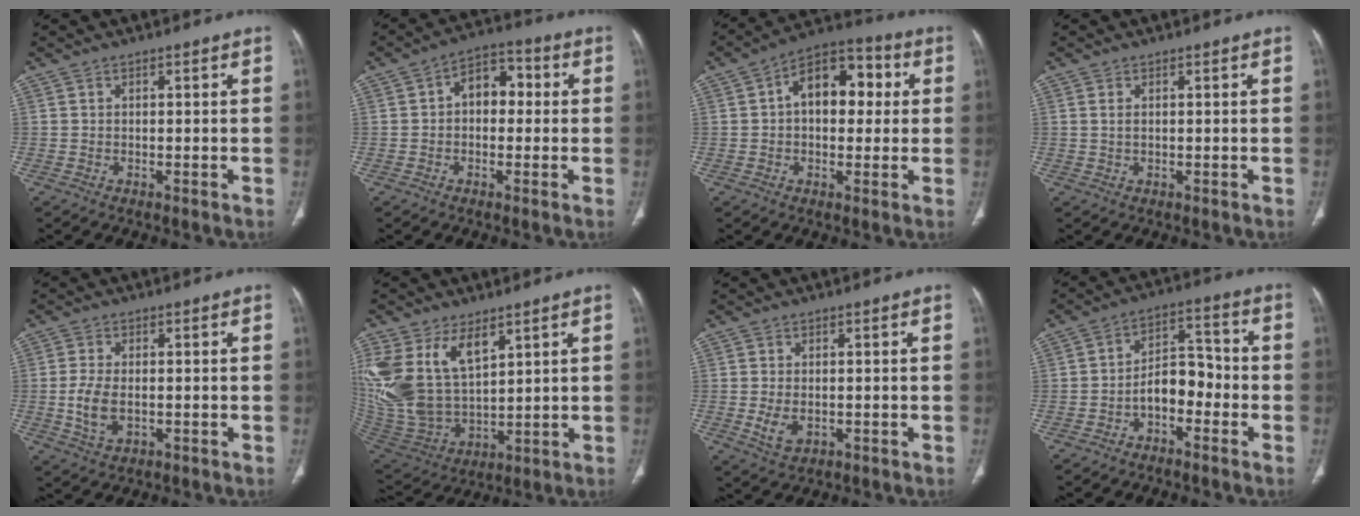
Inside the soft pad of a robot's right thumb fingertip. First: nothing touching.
{"total": 7.9, "force": [0.6, 5.4, 5.7], "torque": [-0.057, 0.028, 0.000]}
{"total": 13.3, "force": [2.2, 8.3, 10.2], "torque": [-0.116, 0.031, 0.023]}
{"total": 1.2, "force": [0.4, 0.6, 1.0], "torque": [-0.026, 0.003, 0.013]}
{"total": 6.0, "force": [-0.8, 3.4, 4.8], "torque": [-0.106, -0.004, -0.012]}
{"total": 19.3, "force": [8.4, 11.0, 13.4], "torque": [-0.274, -0.029, 0.184]}
{"total": 4.1, "force": [-0.7, 2.6, 3.1], "torque": [-0.061, -0.006, -0.005]}
{"total": 7.9, "force": [-3.0, 4.8, 5.5], "torque": [-0.068, 0.046, -0.060]}